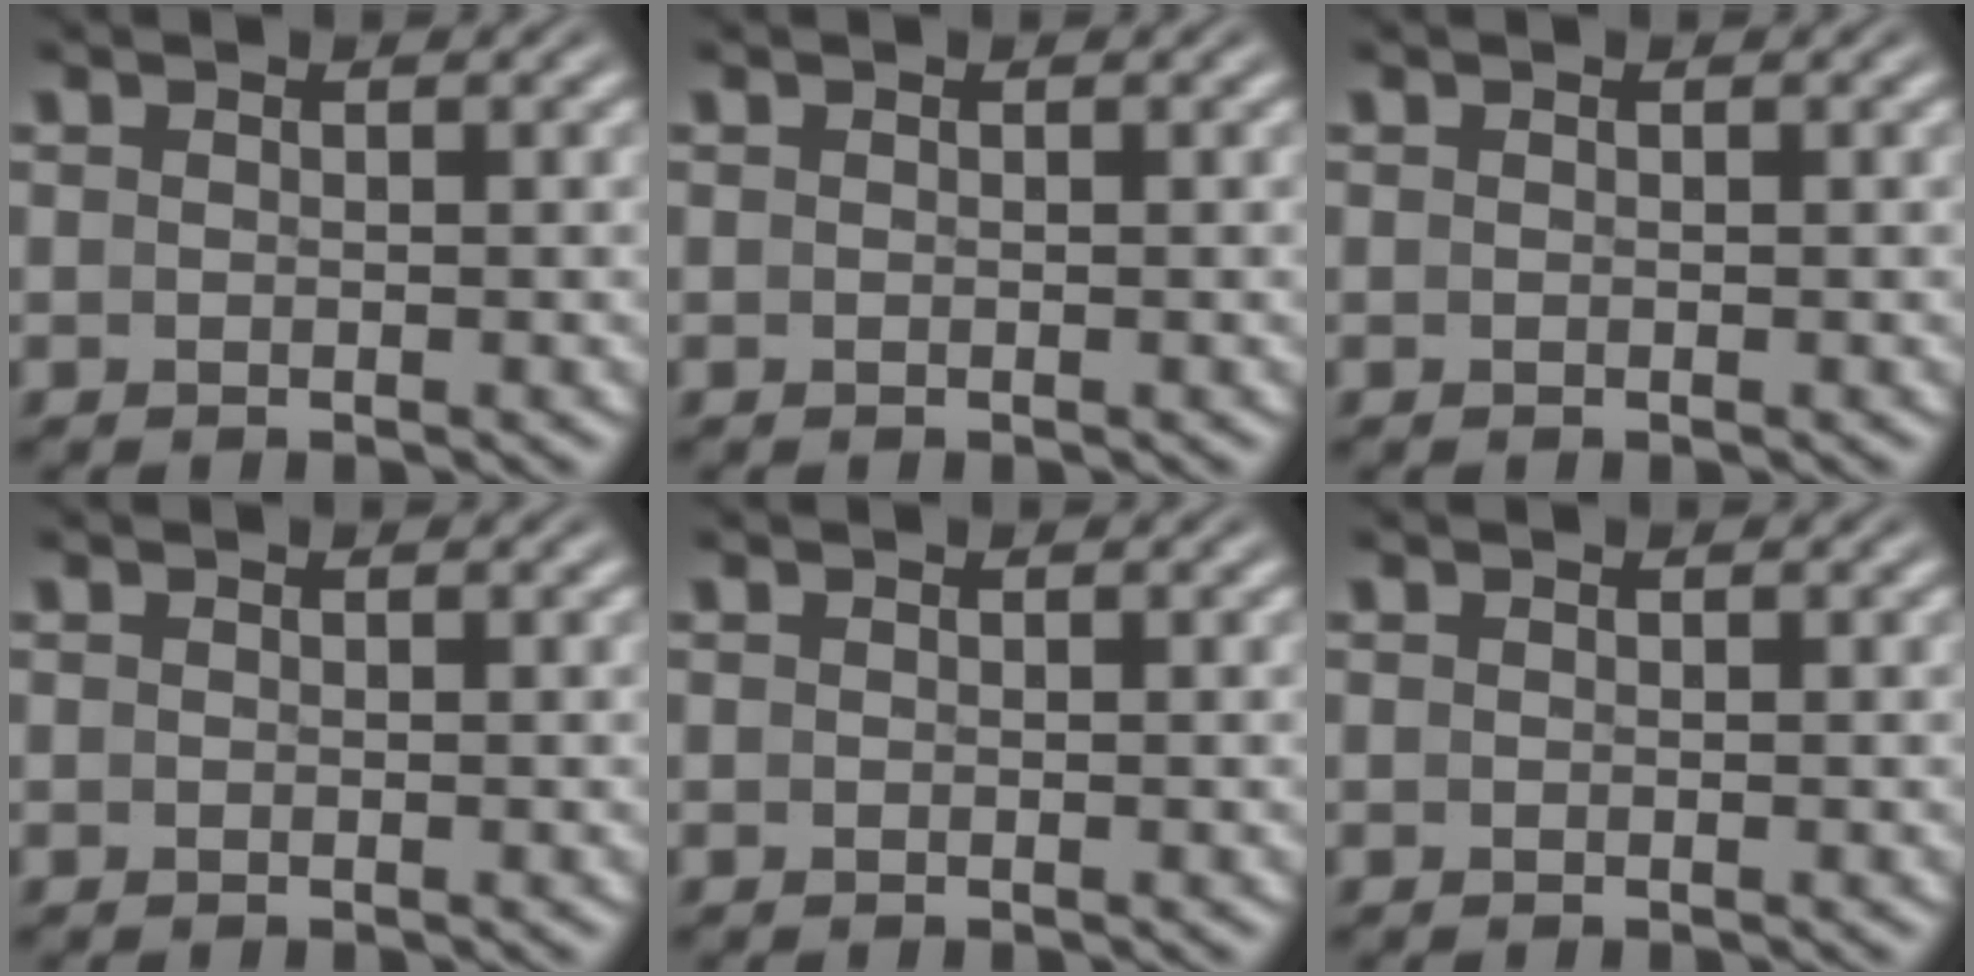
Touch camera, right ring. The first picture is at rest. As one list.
[{"total": 0.0}, {"total": 0.0}, {"total": 0.0}, {"total": 0.0}, {"total": 0.0}]